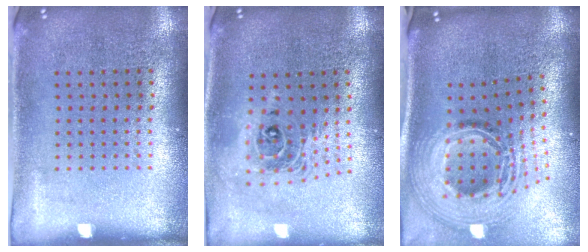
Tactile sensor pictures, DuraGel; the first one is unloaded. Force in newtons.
{"total": 2.0, "press": 1.5, "slide": 1.3}
{"total": 3.0, "press": 2.0, "slide": 2.2}